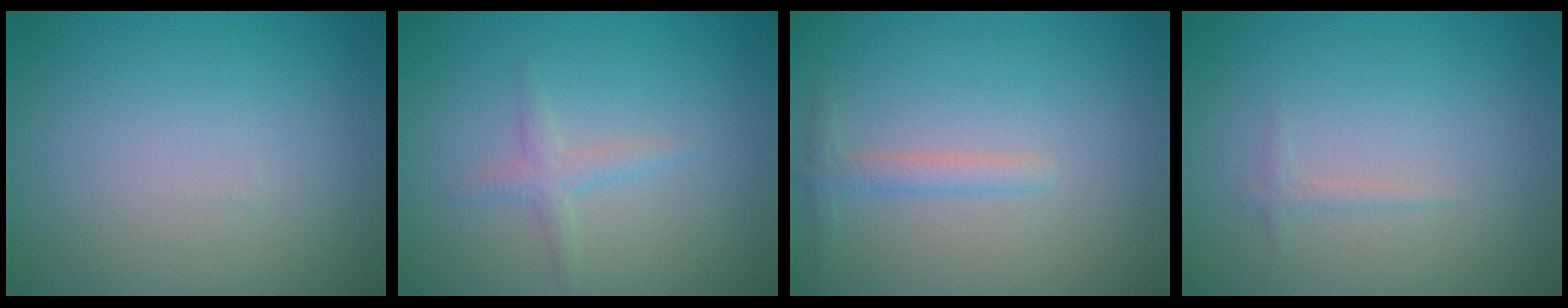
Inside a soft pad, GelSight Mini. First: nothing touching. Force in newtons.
{"total": 1.5, "press": 1.5, "slide": 0.1}
{"total": 1.5, "press": 1.5, "slide": 0.0}
{"total": 0.7, "press": 0.7, "slide": 0.1}